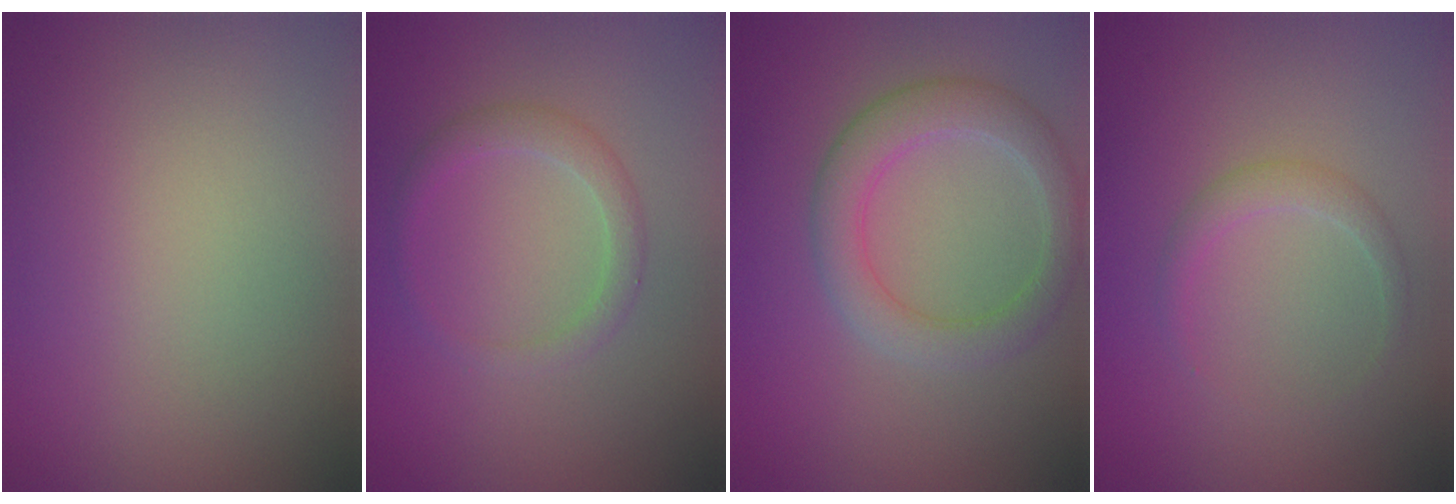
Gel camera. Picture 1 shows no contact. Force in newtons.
{"total": 1.9, "press": 1.9, "slide": 0.2}
{"total": 4.0, "press": 4.0, "slide": 0.2}
{"total": 1.4, "press": 1.4, "slide": 0.1}